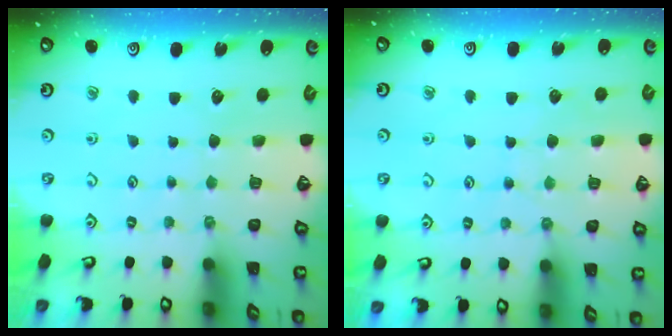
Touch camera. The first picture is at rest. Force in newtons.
{"total": 4.7, "press": 4.7, "slide": 0.6}